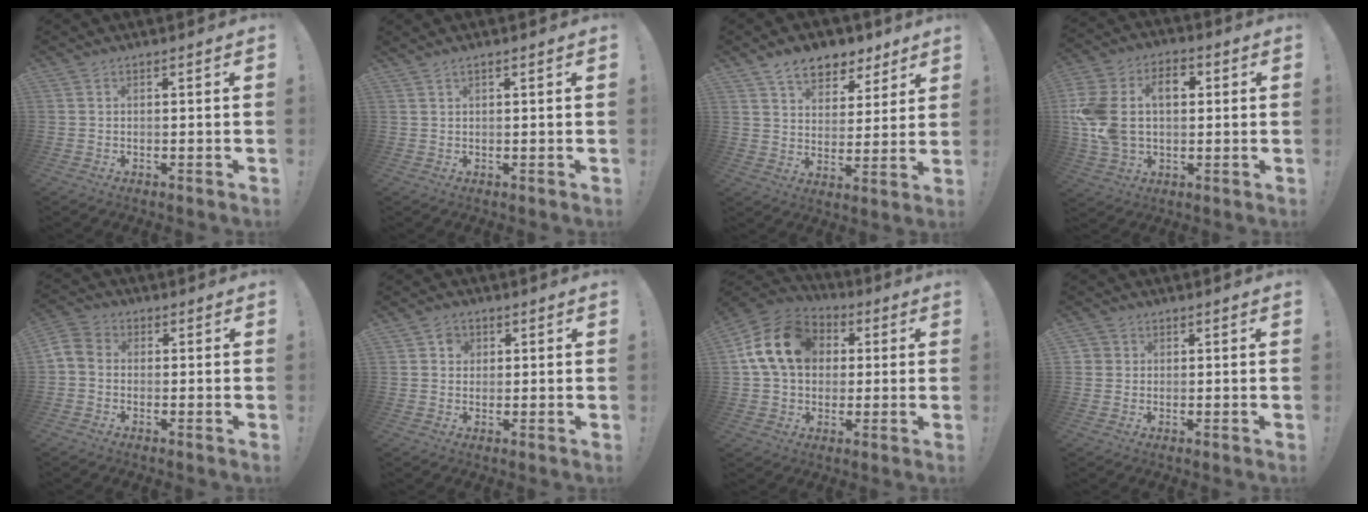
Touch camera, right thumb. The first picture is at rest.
{"total": 0.9, "force": [0.7, 0.2, 0.5], "torque": [-0.017, 0.002, 0.015]}
{"total": 9.8, "force": [7.2, 5.7, 3.5], "torque": [-0.053, -0.045, 0.135]}
{"total": 17.9, "force": [3.2, 12.3, 12.6], "torque": [-0.260, -0.002, 0.056]}
{"total": 4.8, "force": [-1.2, 3.7, 2.9], "torque": [-0.064, 0.012, -0.017]}
{"total": 3.3, "force": [0.8, 3.0, 0.9], "torque": [-0.013, 0.003, 0.013]}
{"total": 17.2, "force": [3.9, 13.4, 10.1], "torque": [-0.172, 0.011, 0.079]}
{"total": 2.1, "force": [0.2, 2.1, 0.5], "torque": [-0.007, 0.003, 0.004]}